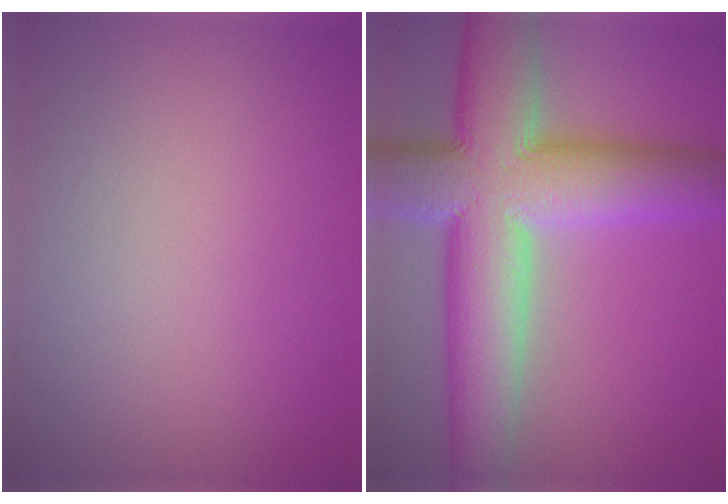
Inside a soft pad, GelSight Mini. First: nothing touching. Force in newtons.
{"total": 13.8, "press": 13.8, "slide": 0.5}